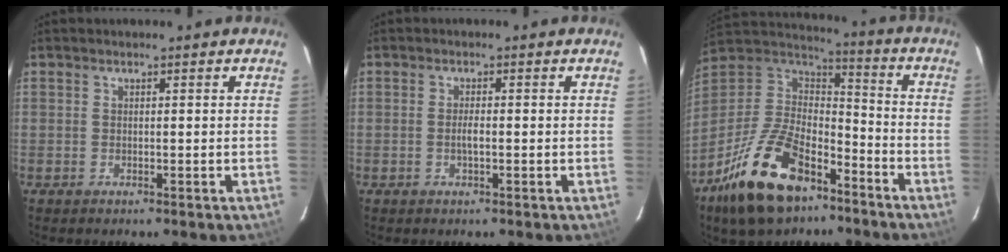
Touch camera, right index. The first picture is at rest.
{"total": 1.5, "force": [-0.4, 0.4, 1.5], "torque": [-0.028, 0.001, -0.008]}
{"total": 23.2, "force": [-13.9, 12.1, 14.1], "torque": [-0.299, -0.002, -0.236]}